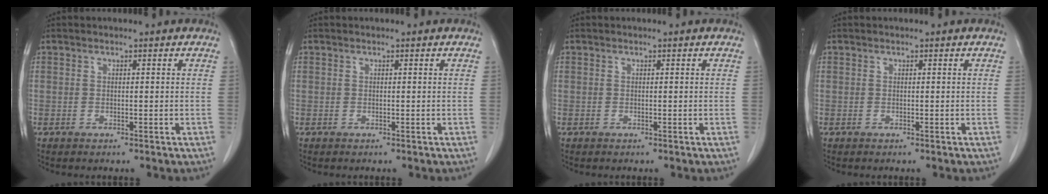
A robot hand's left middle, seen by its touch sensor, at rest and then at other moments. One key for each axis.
{"total": 0.0}
{"total": 0.0}
{"total": 0.0}